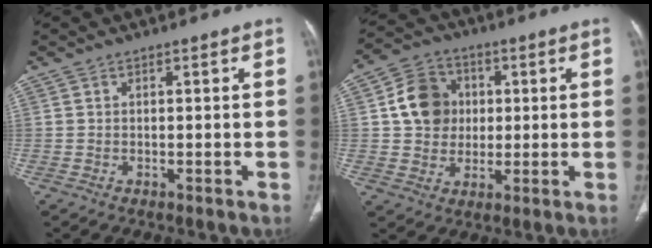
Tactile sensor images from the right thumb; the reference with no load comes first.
{"total": 10.7, "force": [1.6, 9.3, 5.0], "torque": [-0.057, 0.005, 0.023]}